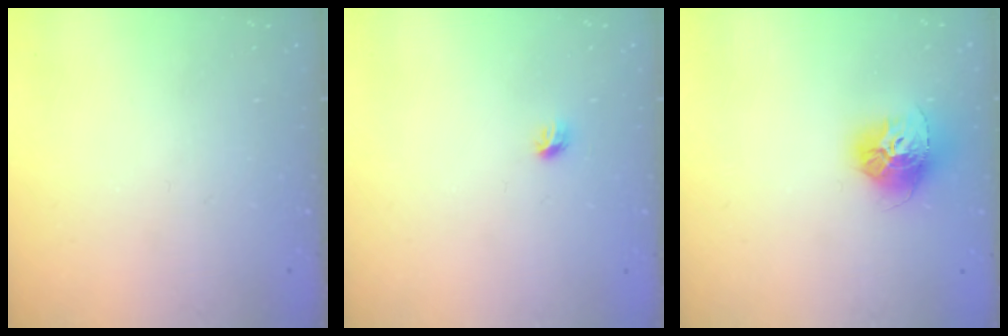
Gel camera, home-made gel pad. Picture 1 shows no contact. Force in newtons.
{"total": 4.2, "press": 4.1, "slide": 1.0}
{"total": 13.6, "press": 13.5, "slide": 1.4}